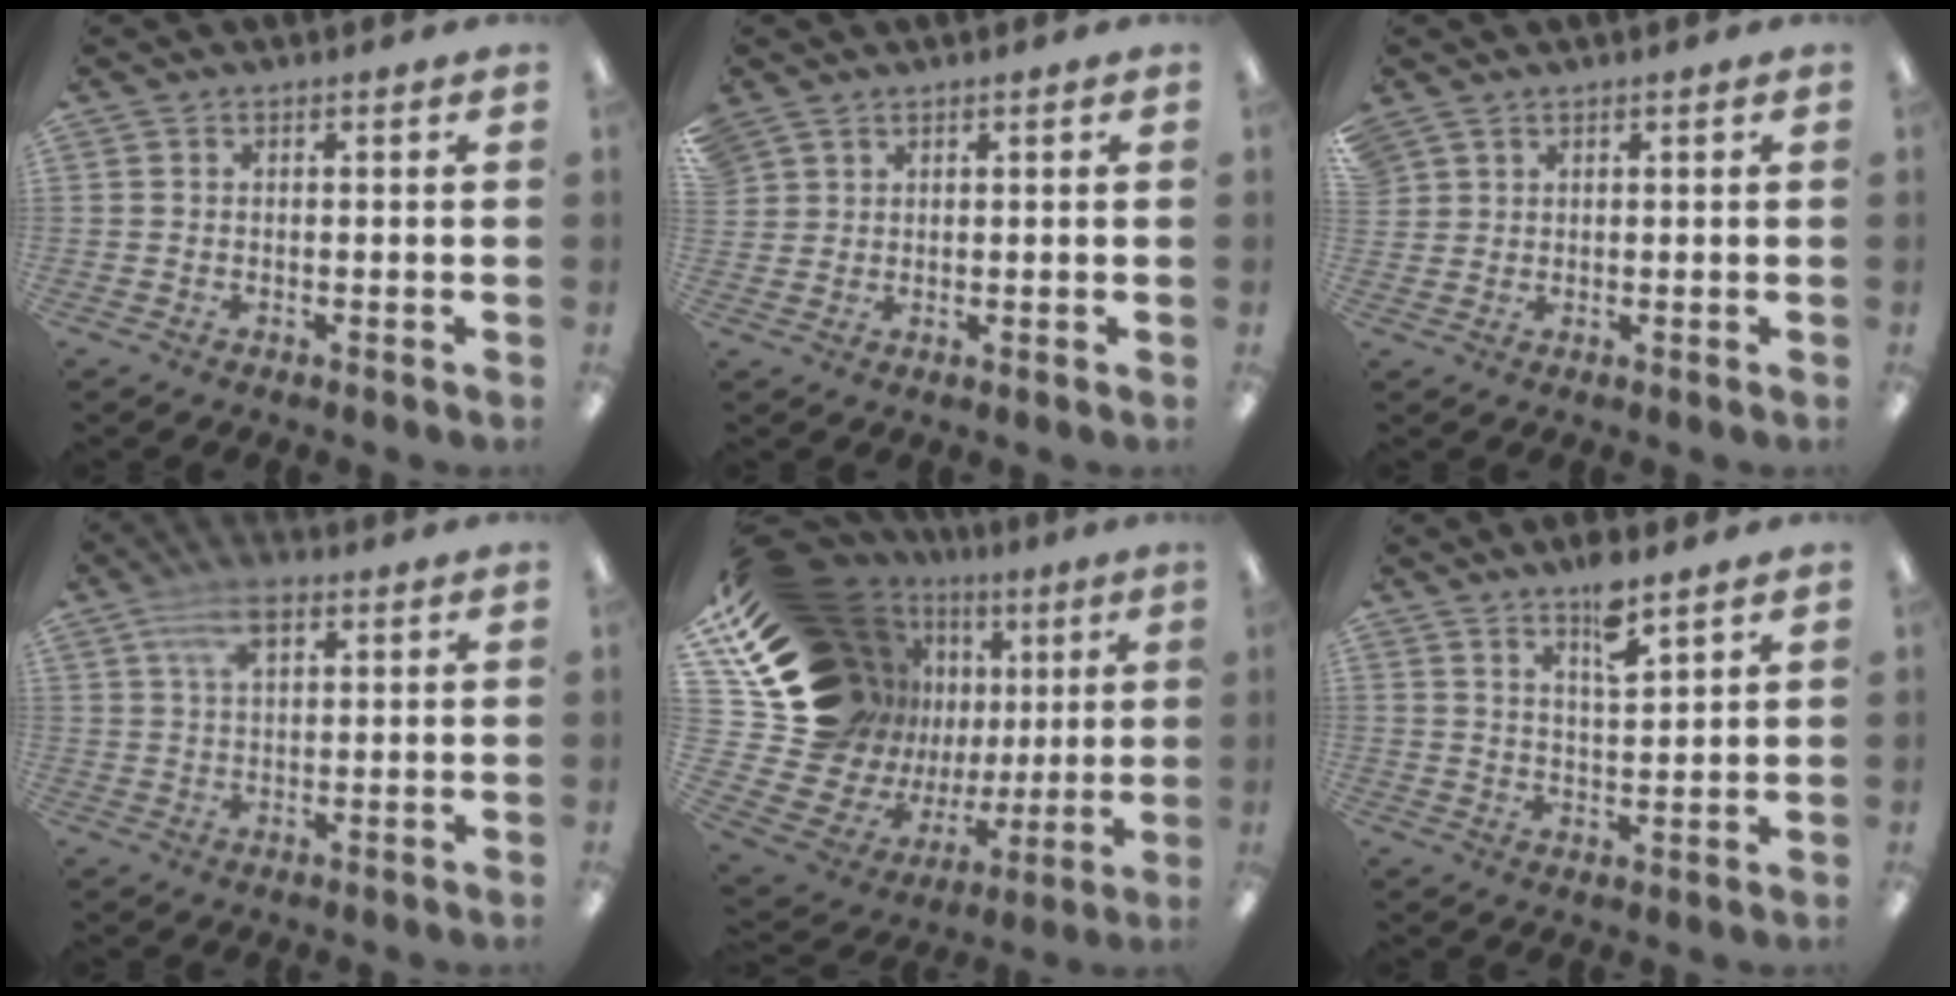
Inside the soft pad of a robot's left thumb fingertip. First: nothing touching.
{"total": 2.7, "force": [2.0, 1.9, -0.1], "torque": [-0.004, -0.001, 0.040]}
{"total": 2.5, "force": [1.8, 1.8, 0.1], "torque": [-0.007, 0.001, 0.036]}
{"total": 7.2, "force": [3.6, 3.8, 5.0], "torque": [-0.090, 0.000, 0.064]}
{"total": 22.8, "force": [9.1, 17.1, 12.1], "torque": [-0.227, -0.090, 0.229]}
{"total": 6.9, "force": [5.4, 1.5, 4.1], "torque": [-0.063, -0.036, 0.088]}